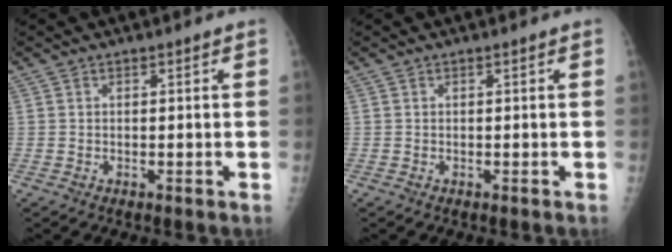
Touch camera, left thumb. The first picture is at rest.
{"total": 0.0}